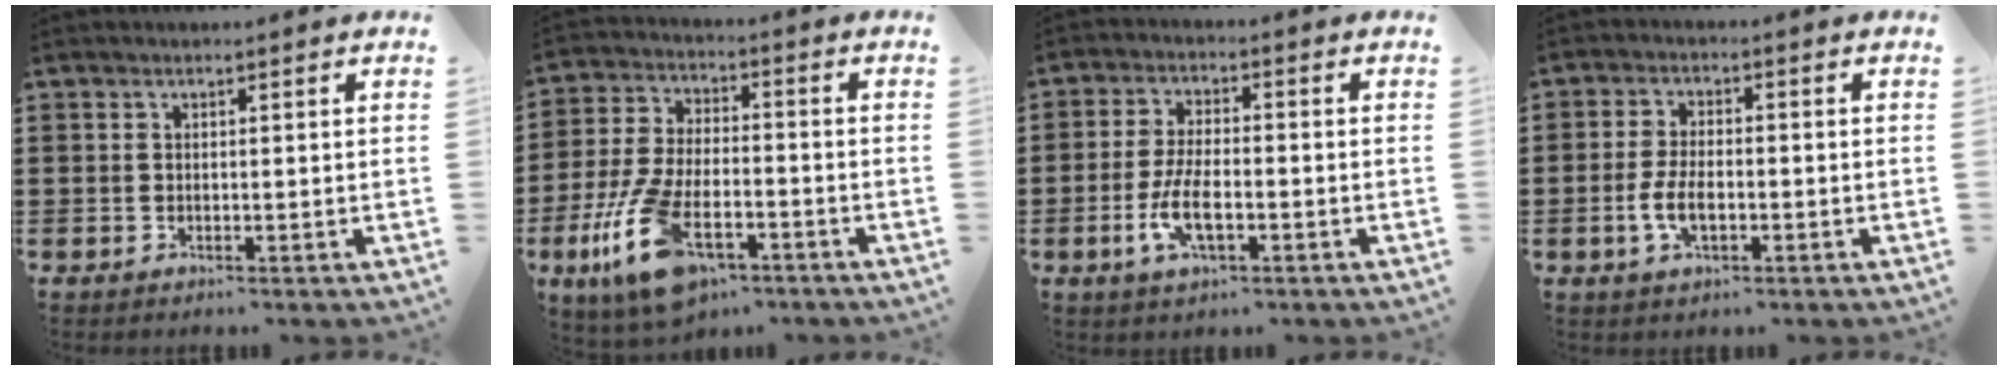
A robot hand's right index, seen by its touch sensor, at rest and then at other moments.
{"total": 13.0, "force": [-6.9, 5.4, 9.6], "torque": [-0.224, 0.002, -0.130]}
{"total": 6.5, "force": [-2.2, 2.4, 5.6], "torque": [-0.119, -0.005, -0.043]}
{"total": 4.8, "force": [-1.3, 2.2, 4.1], "torque": [-0.091, -0.001, -0.029]}